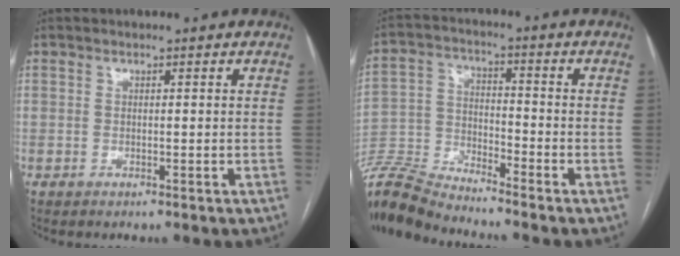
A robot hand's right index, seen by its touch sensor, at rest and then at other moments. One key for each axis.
{"total": 10.4, "fx": -10.3, "fy": -0.3, "fz": 1.5, "tx": -0.034, "ty": 0.008, "tz": -0.203}